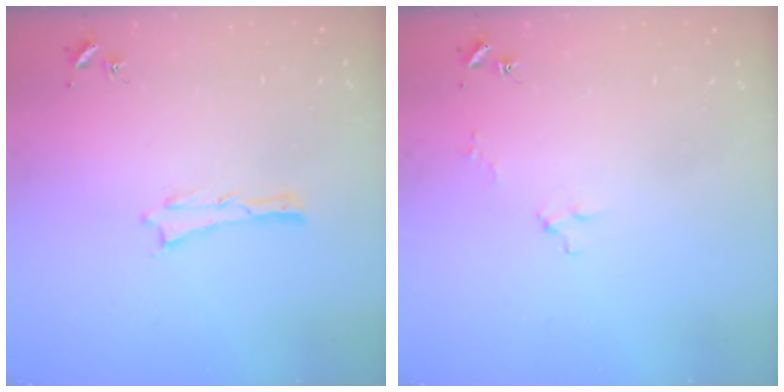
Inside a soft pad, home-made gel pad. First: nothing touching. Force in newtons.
{"total": 2.0, "press": 2.0, "slide": 0.1}